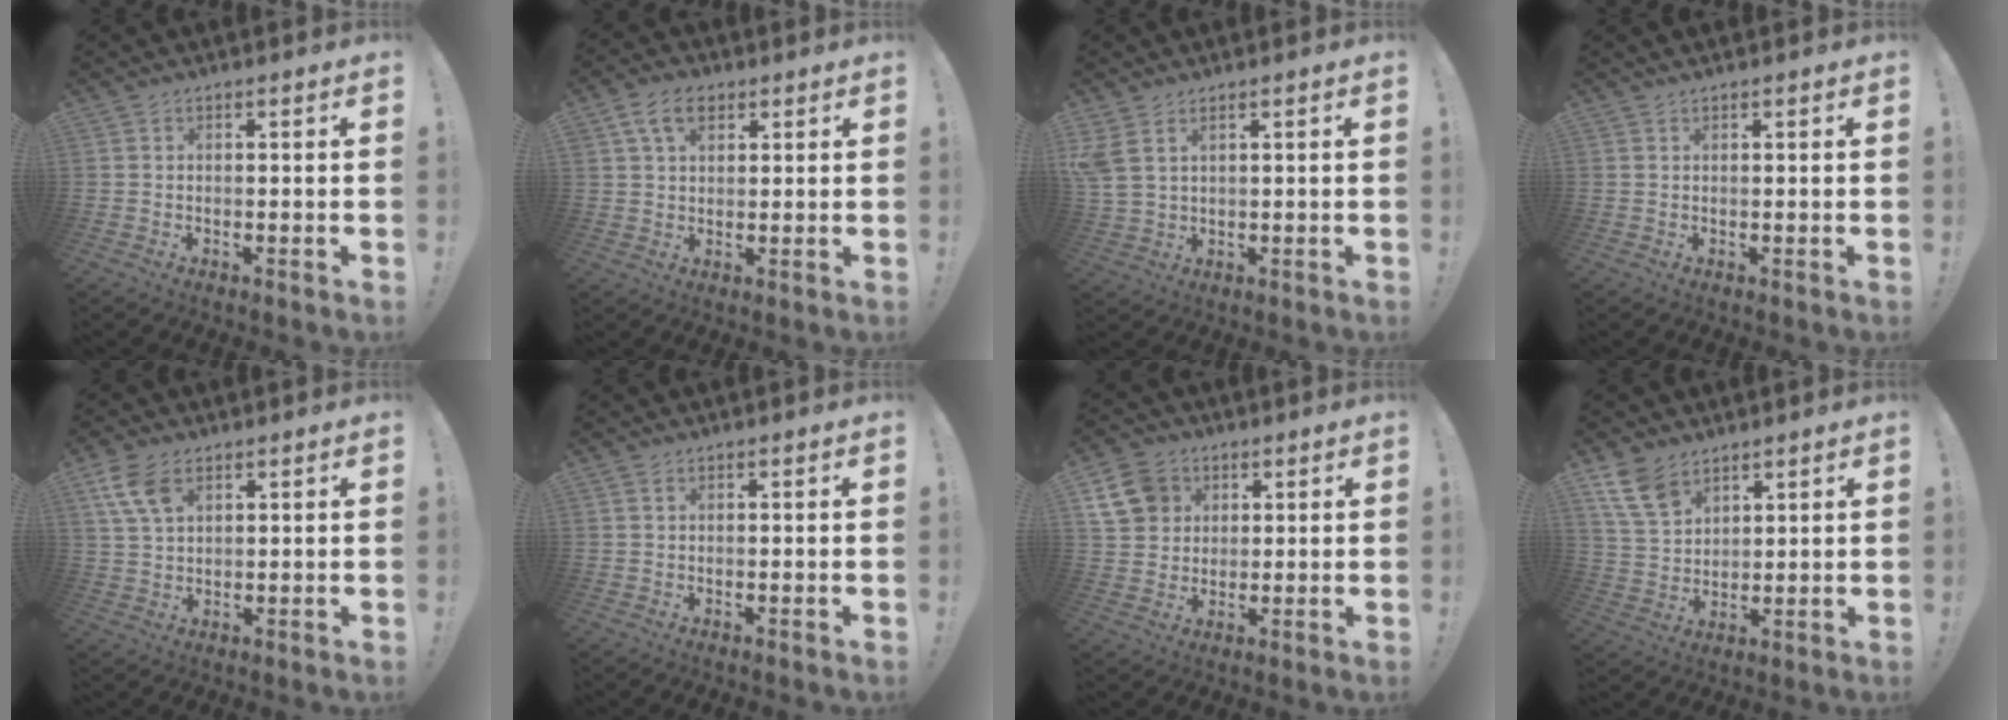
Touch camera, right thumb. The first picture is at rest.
{"total": 7.9, "force": [3.7, 5.1, 4.8], "torque": [-0.081, 0.003, 0.071]}
{"total": 5.3, "force": [2.8, 2.9, 3.3], "torque": [-0.076, -0.013, 0.056]}
{"total": 0.5, "force": [0.5, -0.2, 0.1], "torque": [0.004, -0.003, 0.007]}
{"total": 8.4, "force": [4.2, 4.9, 5.5], "torque": [-0.111, -0.006, 0.084]}
{"total": 0.8, "force": [0.5, 0.4, 0.5], "torque": [-0.014, 0.002, 0.010]}
{"total": 11.4, "force": [4.8, 9.5, 4.2], "torque": [-0.066, -0.019, 0.098]}
{"total": 10.8, "force": [7.2, 6.5, 4.8], "torque": [-0.094, -0.032, 0.146]}